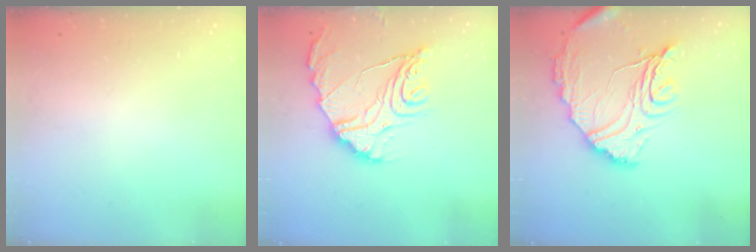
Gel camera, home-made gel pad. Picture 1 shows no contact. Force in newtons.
{"total": 15.7, "press": 15.6, "slide": 1.1}
{"total": 16.8, "press": 16.7, "slide": 1.5}